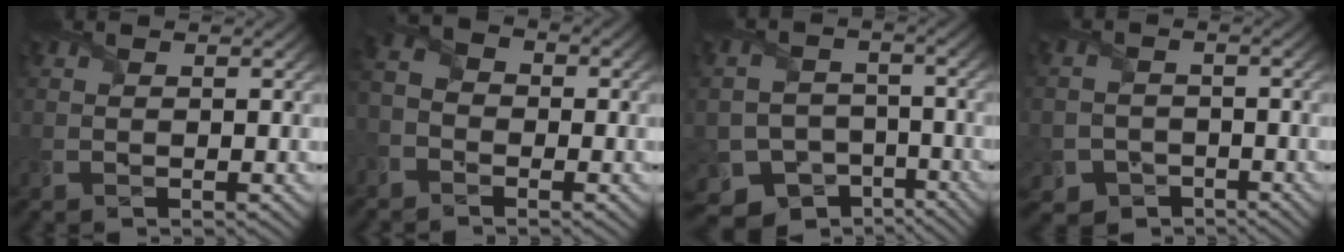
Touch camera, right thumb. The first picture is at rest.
{"total": 4.3, "force": [-2.8, 2.7, 1.9], "torque": [-0.045, -0.002, -0.064]}
{"total": 12.5, "force": [-7.8, 8.9, 3.9], "torque": [-0.103, -0.041, -0.117]}
{"total": 6.3, "force": [-3.8, 4.9, 1.2], "torque": [-0.035, -0.022, -0.082]}